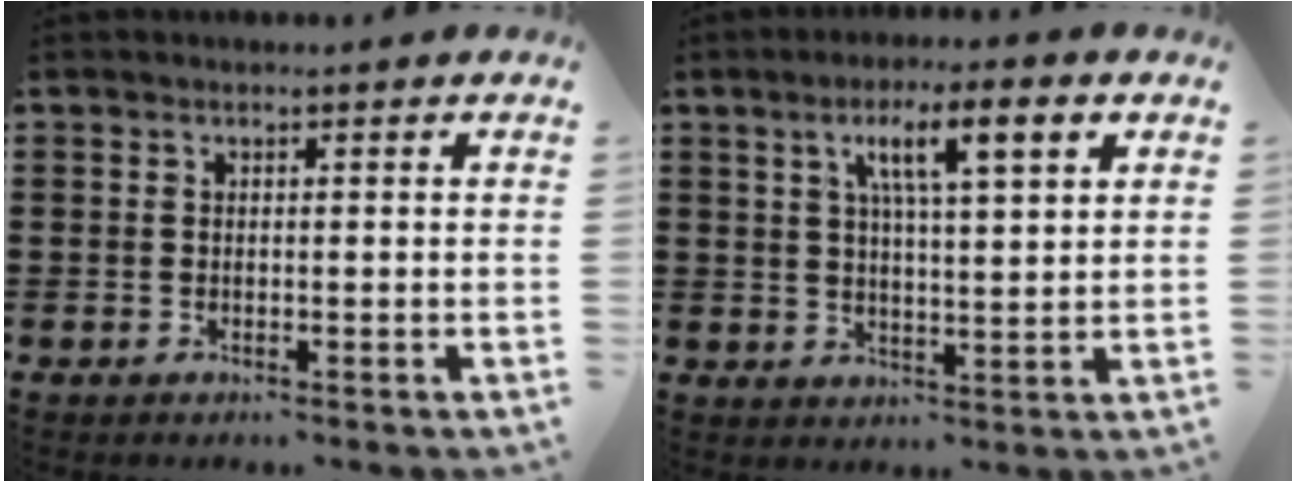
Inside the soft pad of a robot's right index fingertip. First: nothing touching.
{"total": 7.5, "force": [3.2, 1.2, 6.7], "torque": [-0.129, 0.004, 0.049]}